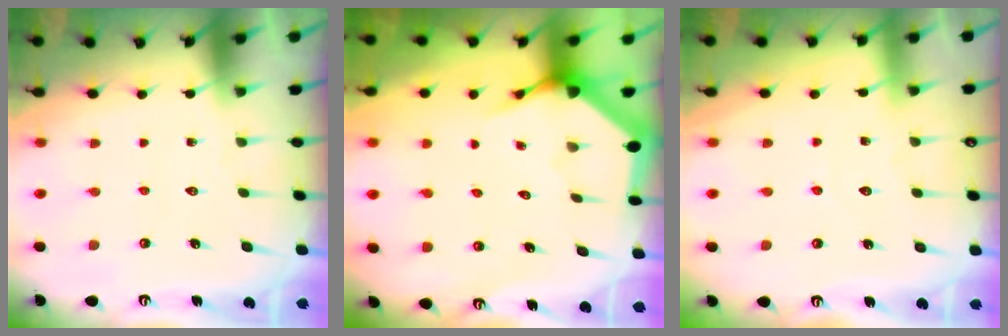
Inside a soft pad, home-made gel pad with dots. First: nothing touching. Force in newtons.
{"total": 3.7, "press": 3.7, "slide": 0.4}
{"total": 2.1, "press": 2.1, "slide": 0.2}